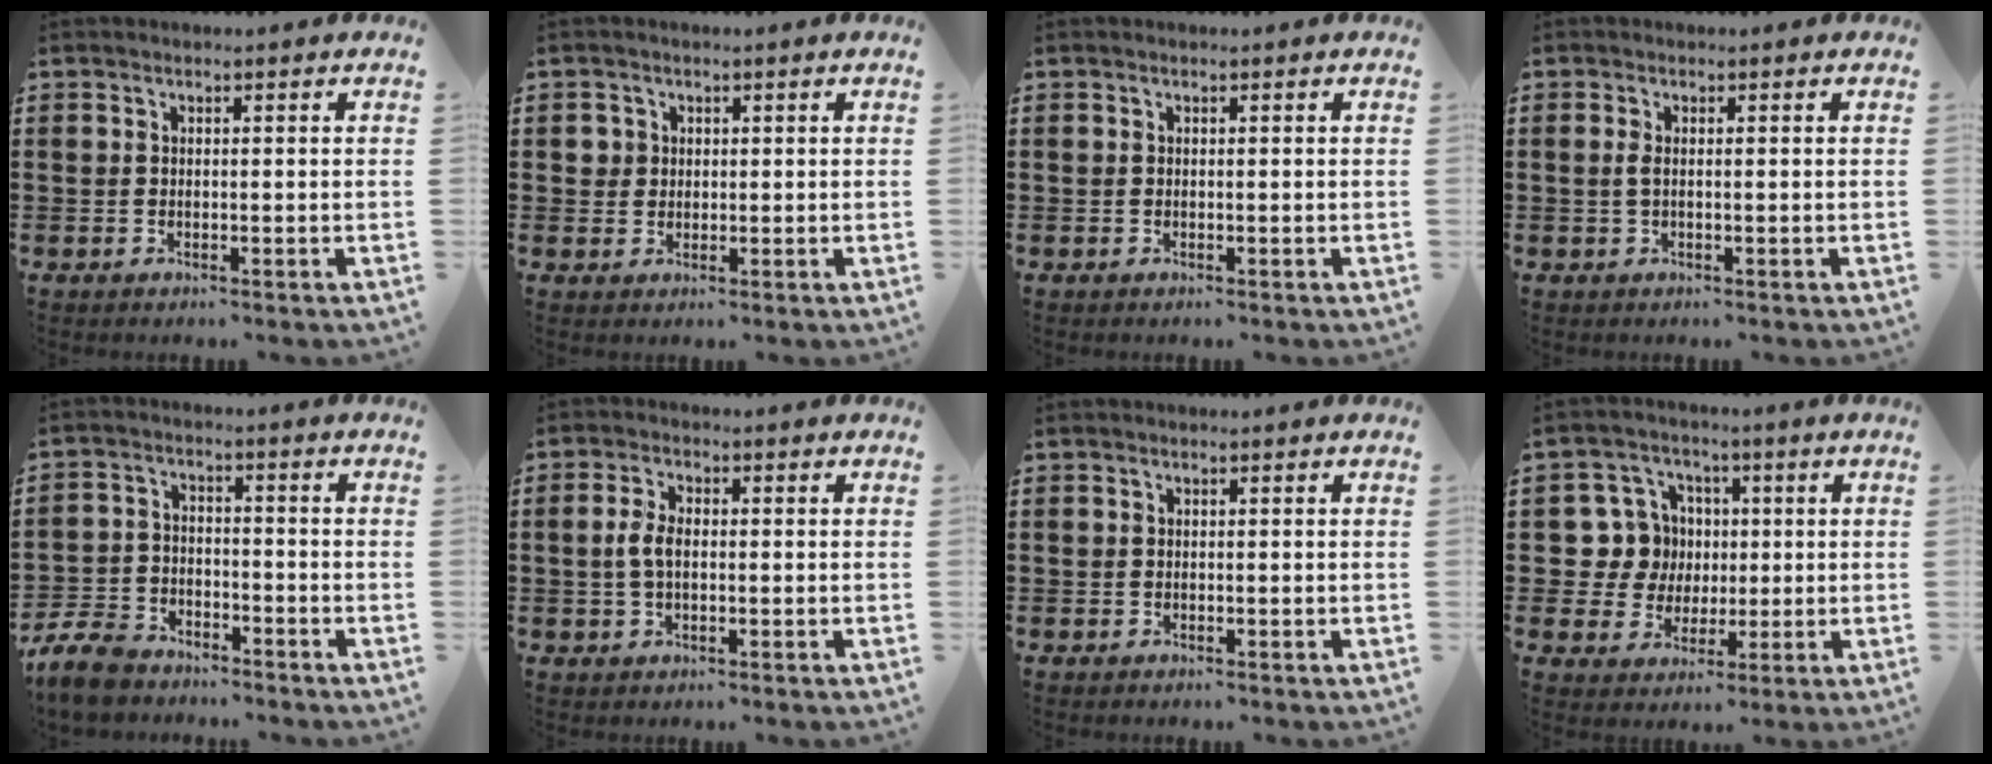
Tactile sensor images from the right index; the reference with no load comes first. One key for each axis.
{"total": 1.9, "fx": 0.6, "fy": 1.8, "fz": 0.4, "tx": -0.016, "ty": 0.008, "tz": 0.010}
{"total": 0.0}
{"total": 1.3, "fx": 0.0, "fy": 0.3, "fz": 1.3, "tx": -0.033, "ty": -0.002, "tz": -0.003}
{"total": 6.3, "fx": -5.8, "fy": 1.8, "fz": 1.8, "tx": -0.060, "ty": 0.007, "tz": -0.120}
{"total": 3.8, "fx": -0.1, "fy": 2.0, "fz": 3.2, "tx": -0.086, "ty": -0.002, "tz": -0.009}
{"total": 0.0}
{"total": 8.1, "fx": 1.1, "fy": 7.8, "fz": 2.2, "tx": -0.072, "ty": 0.017, "tz": 0.025}